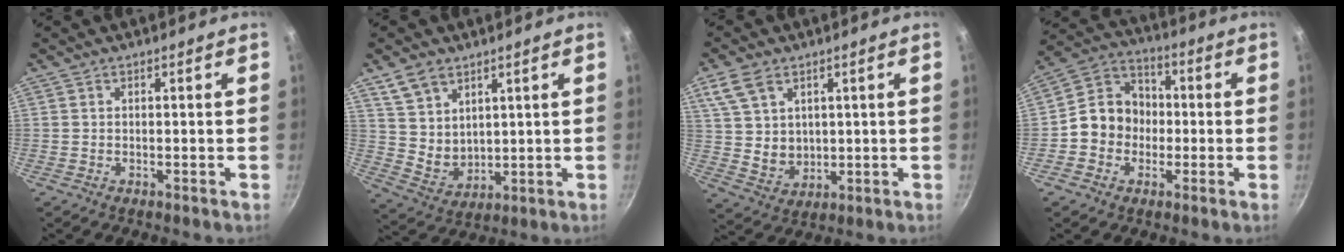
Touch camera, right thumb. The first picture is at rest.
{"total": 8.8, "force": [5.0, 6.0, 4.1], "torque": [-0.051, -0.019, 0.111]}
{"total": 9.2, "force": [4.0, 6.6, 5.0], "torque": [-0.078, -0.016, 0.090]}
{"total": 10.7, "force": [-1.5, 9.4, 4.9], "torque": [-0.042, 0.033, -0.045]}